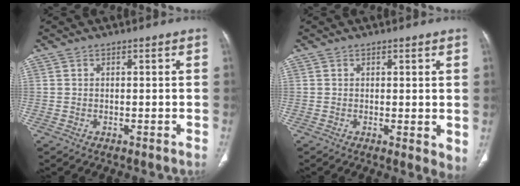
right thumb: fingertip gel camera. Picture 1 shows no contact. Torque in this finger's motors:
{"motor_torque": [-0.53, 0.20, -0.08, -0.07, 0.00]}